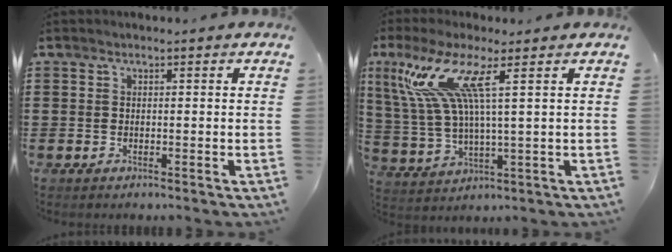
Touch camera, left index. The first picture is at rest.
{"total": 10.9, "force": [5.3, 1.4, 9.4], "torque": [-0.227, -0.015, 0.084]}